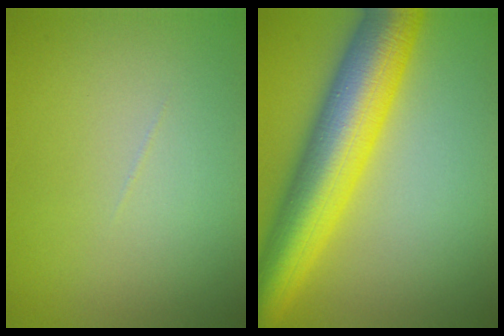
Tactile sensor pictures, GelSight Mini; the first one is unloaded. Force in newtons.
{"total": 11.0, "press": 11.0, "slide": 0.3}